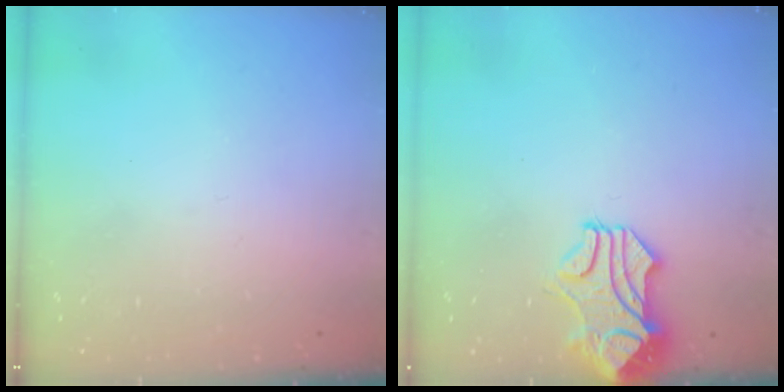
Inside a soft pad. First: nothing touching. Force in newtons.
{"total": 0.8, "press": 0.3, "slide": 0.7}